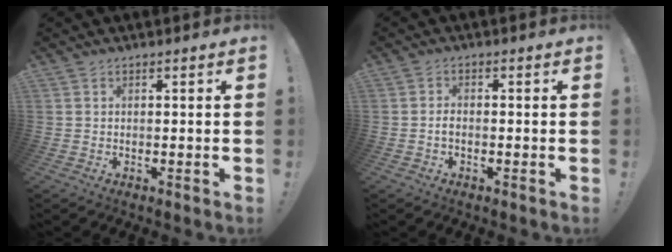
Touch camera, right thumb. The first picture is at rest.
{"total": 1.8, "force": [-0.7, 0.8, 1.5], "torque": [-0.031, 0.006, -0.010]}